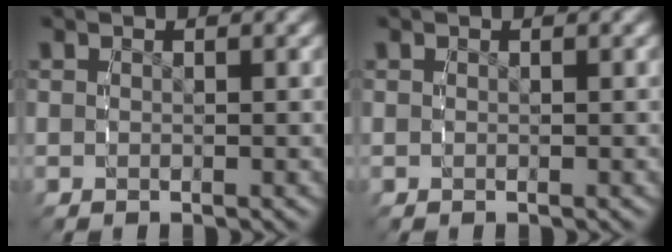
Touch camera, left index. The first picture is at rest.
{"total": 0.0}